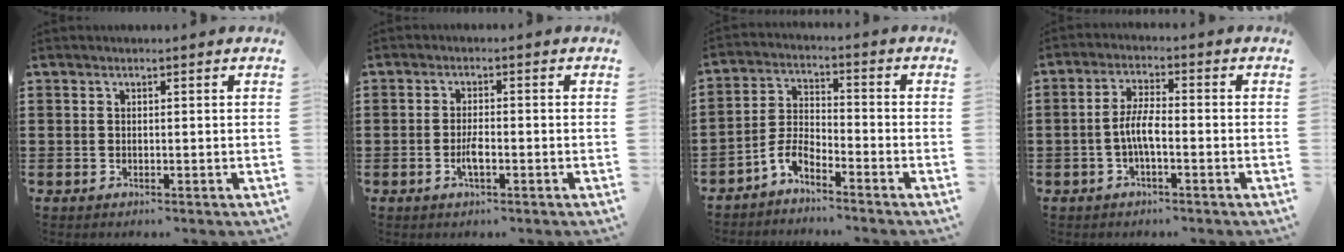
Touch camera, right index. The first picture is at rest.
{"total": 2.7, "force": [-1.1, 0.8, 2.3], "torque": [-0.049, 0.000, -0.023]}
{"total": 4.5, "force": [-4.1, 0.9, 1.7], "torque": [-0.051, 0.002, -0.087]}
{"total": 4.8, "force": [-1.3, 1.3, 4.4], "torque": [-0.098, 0.000, -0.031]}